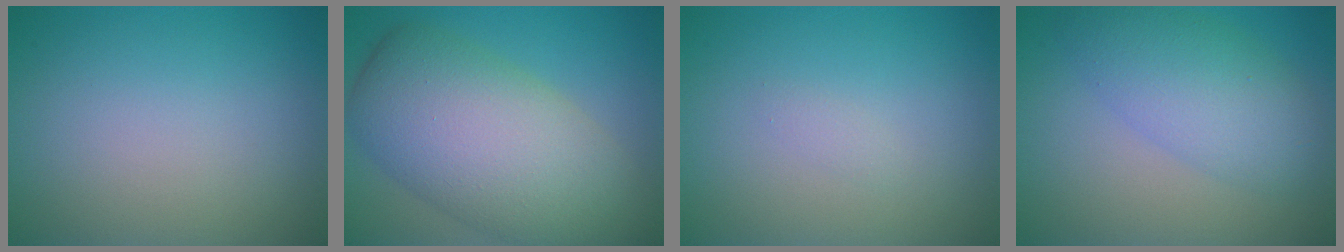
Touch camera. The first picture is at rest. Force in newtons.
{"total": 11.3, "press": 11.3, "slide": 0.8}
{"total": 0.5, "press": 0.5, "slide": 0.0}
{"total": 5.3, "press": 5.3, "slide": 0.1}